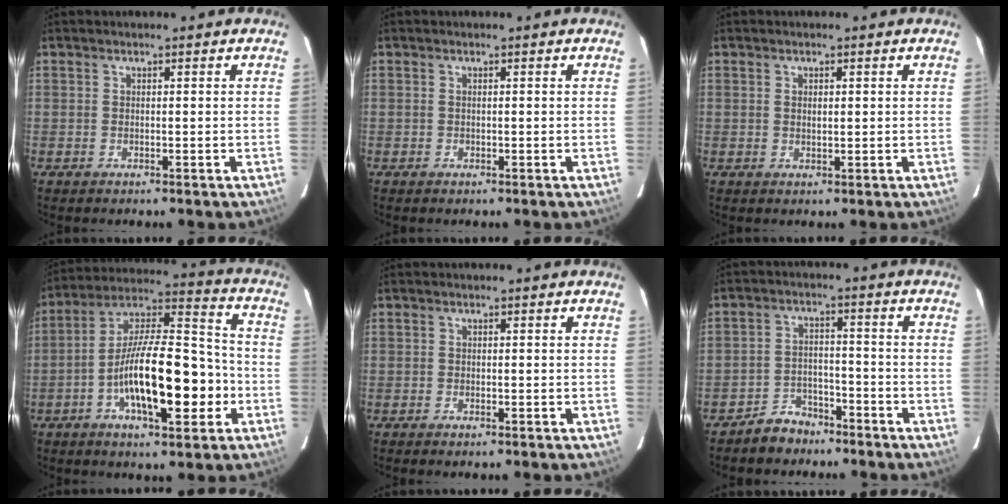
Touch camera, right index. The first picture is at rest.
{"total": 0.0}
{"total": 1.3, "force": [0.3, 0.7, 1.1], "torque": [-0.018, 0.002, 0.006]}
{"total": 18.9, "force": [-5.7, 6.3, 16.9], "torque": [-0.293, 0.010, -0.096]}
{"total": 0.7, "force": [-0.5, 0.3, 0.4], "torque": [-0.008, -0.002, -0.010]}
{"total": 5.8, "force": [-4.7, 3.3, 0.9], "torque": [-0.035, 0.018, -0.076]}